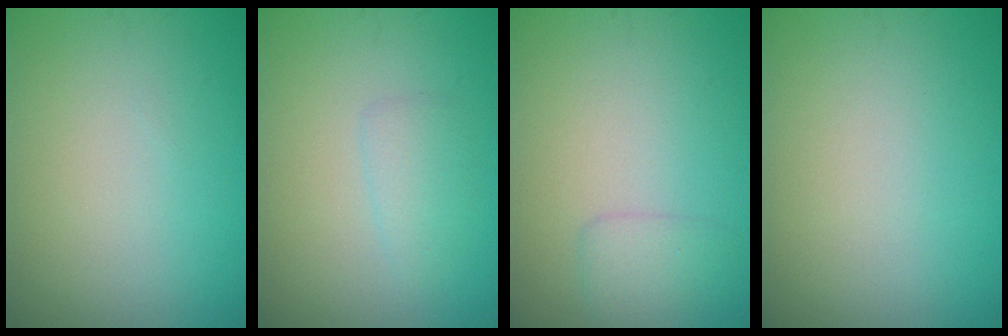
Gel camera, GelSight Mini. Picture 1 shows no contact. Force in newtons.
{"total": 1.6, "press": 1.6, "slide": 0.1}
{"total": 1.7, "press": 1.7, "slide": 0.1}
{"total": 0.0}